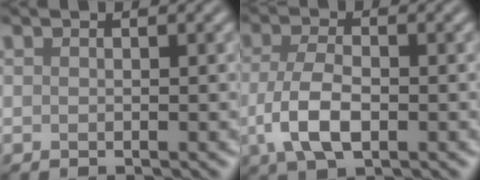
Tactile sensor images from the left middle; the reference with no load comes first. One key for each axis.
{"total": 4.7, "fx": -1.1, "fy": 2.4, "fz": 3.9, "tx": -0.088, "ty": -0.003, "tz": -0.024}